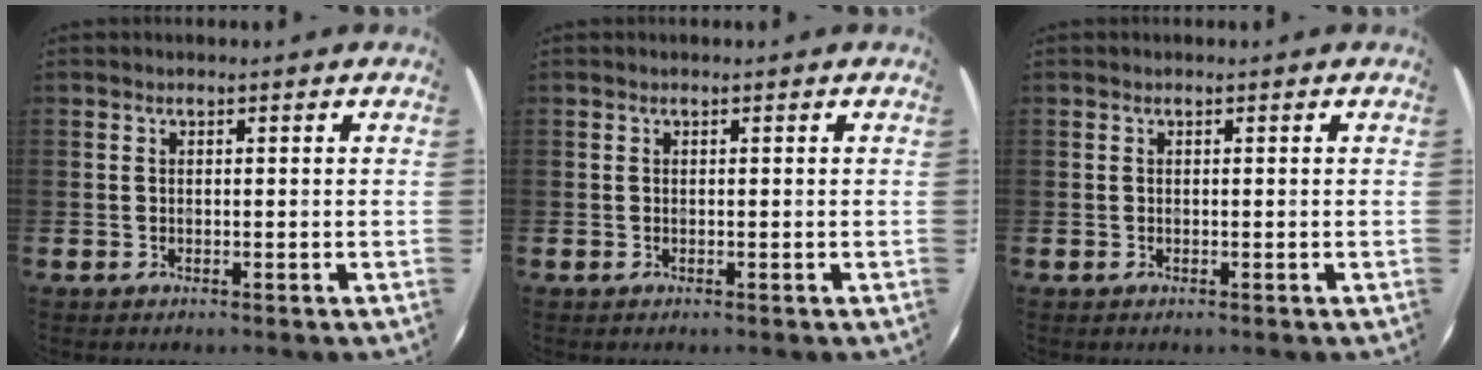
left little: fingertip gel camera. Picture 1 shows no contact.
{"total": 0.0}
{"total": 0.0}